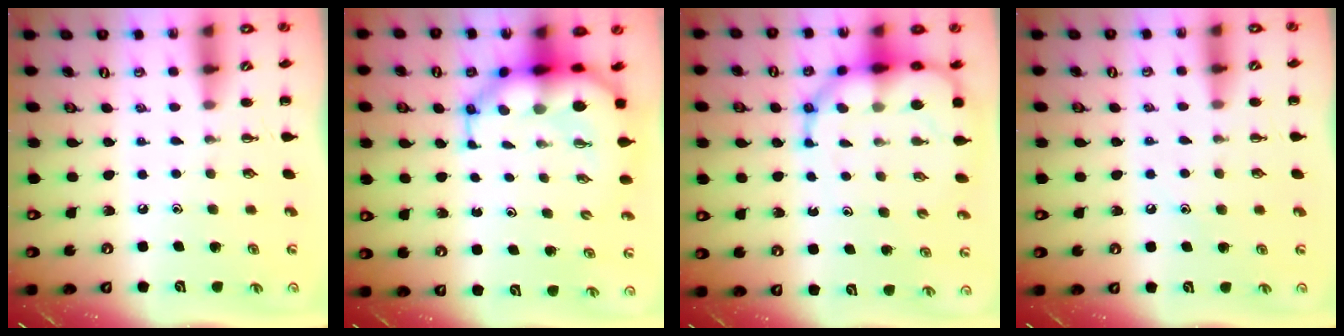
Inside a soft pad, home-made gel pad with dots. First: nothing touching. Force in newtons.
{"total": 9.4, "press": 9.0, "slide": 2.6}
{"total": 11.1, "press": 10.8, "slide": 2.7}
{"total": 6.1, "press": 5.8, "slide": 1.7}